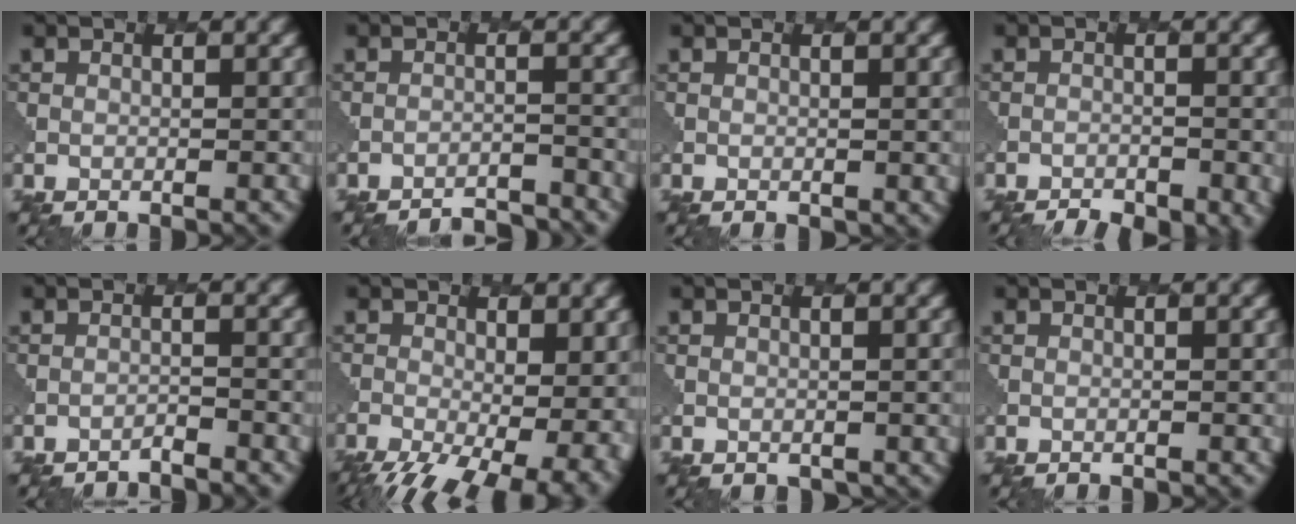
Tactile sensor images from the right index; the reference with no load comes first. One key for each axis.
{"total": 4.1, "fx": -4.0, "fy": 0.4, "fz": 0.6, "tx": -0.006, "ty": 0.002, "tz": -0.058}
{"total": 1.0, "fx": 0.2, "fy": 0.7, "fz": 0.7, "tx": -0.009, "ty": -0.003, "tz": 0.005}
{"total": 5.7, "fx": -4.6, "fy": 2.3, "fz": 2.4, "tx": -0.022, "ty": -0.002, "tz": -0.049}
{"total": 1.2, "fx": -1.2, "fy": 0.0, "fz": 0.0, "tx": 0.010, "ty": 0.000, "tz": -0.028}
{"total": 12.3, "fx": -5.4, "fy": 6.0, "fz": 9.2, "tx": -0.146, "ty": -0.043, "tz": -0.060}
{"total": 0.9, "fx": 0.1, "fy": 0.8, "fz": 0.3, "tx": -0.007, "ty": -0.006, "tz": 0.004}
{"total": 0.0}